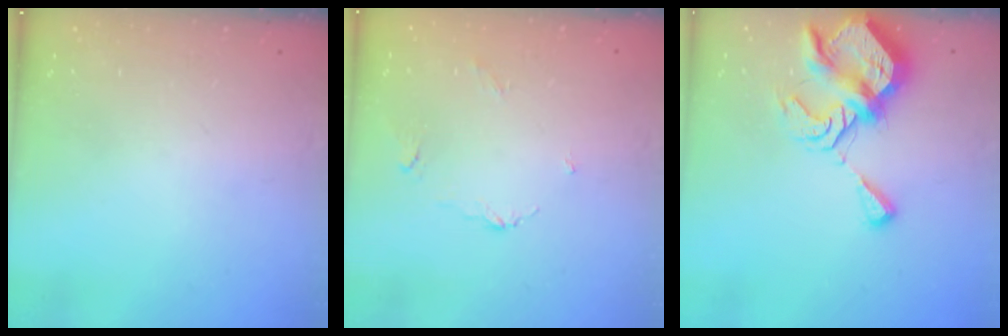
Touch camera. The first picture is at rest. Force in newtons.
{"total": 2.6, "press": 2.5, "slide": 0.4}
{"total": 10.1, "press": 10.0, "slide": 1.3}